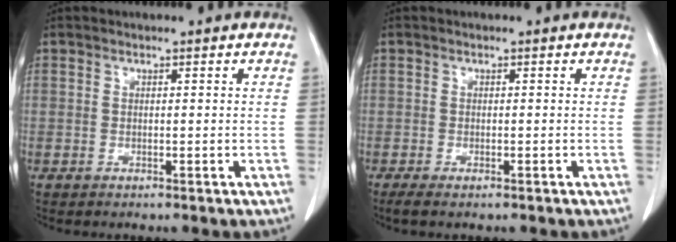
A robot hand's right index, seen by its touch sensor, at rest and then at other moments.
{"total": 2.7, "force": [-2.0, 0.7, 1.6], "torque": [-0.026, -0.007, -0.027]}